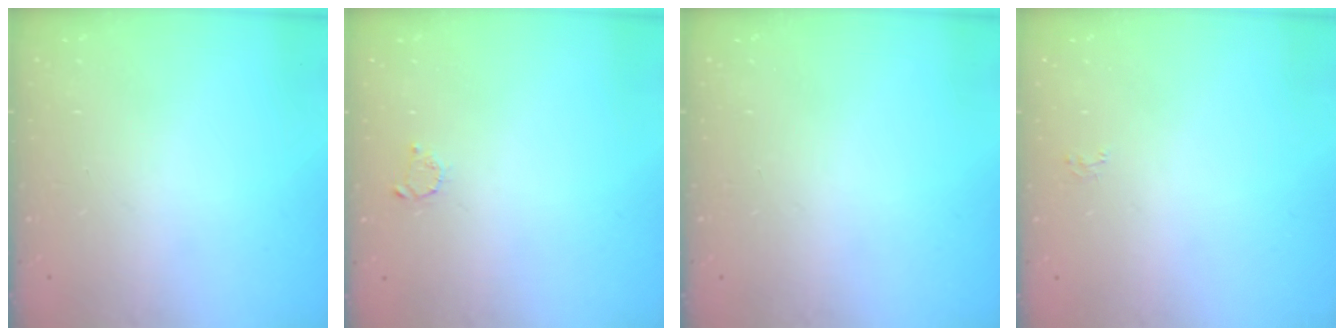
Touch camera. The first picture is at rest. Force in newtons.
{"total": 2.1, "press": 2.1, "slide": 0.3}
{"total": 0.0}
{"total": 2.6, "press": 2.6, "slide": 0.2}